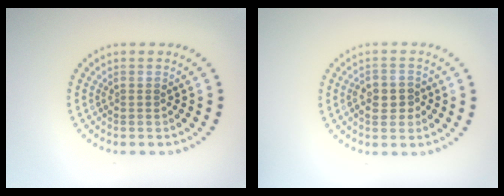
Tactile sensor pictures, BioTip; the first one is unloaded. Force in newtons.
{"total": 2.3, "press": 2.2, "slide": 0.6}